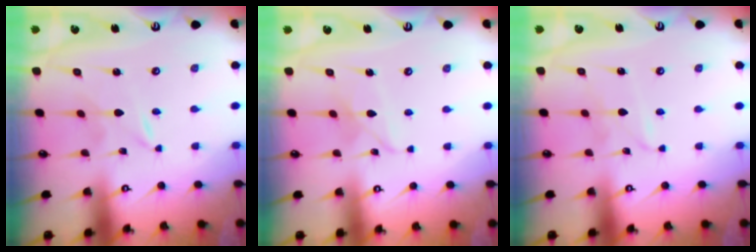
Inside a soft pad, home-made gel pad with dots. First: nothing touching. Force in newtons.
{"total": 7.0, "press": 6.9, "slide": 0.4}
{"total": 2.9, "press": 2.9, "slide": 0.4}